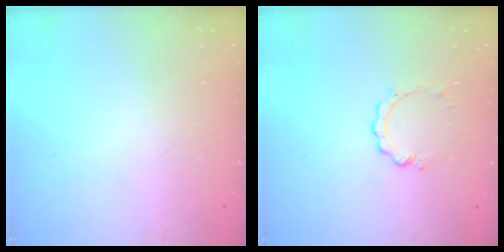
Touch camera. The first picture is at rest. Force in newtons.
{"total": 2.1, "press": 2.1, "slide": 0.2}